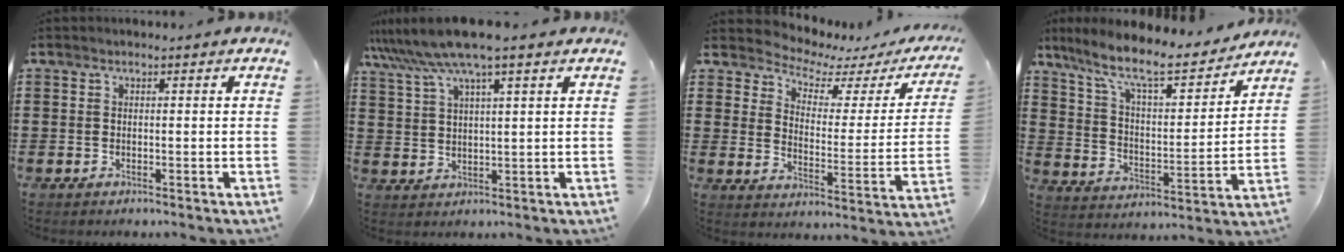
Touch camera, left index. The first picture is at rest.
{"total": 7.7, "force": [5.8, 0.2, 5.1], "torque": [-0.122, -0.016, 0.101]}
{"total": 3.2, "force": [2.8, 1.1, 1.2], "torque": [-0.047, -0.024, 0.038]}
{"total": 9.9, "force": [8.3, 1.3, 5.2], "torque": [-0.135, -0.052, 0.139]}